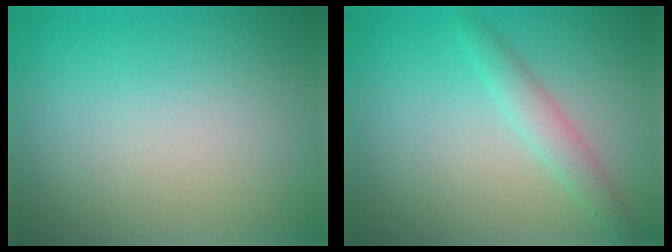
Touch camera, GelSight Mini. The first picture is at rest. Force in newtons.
{"total": 2.2, "press": 2.2, "slide": 0.1}